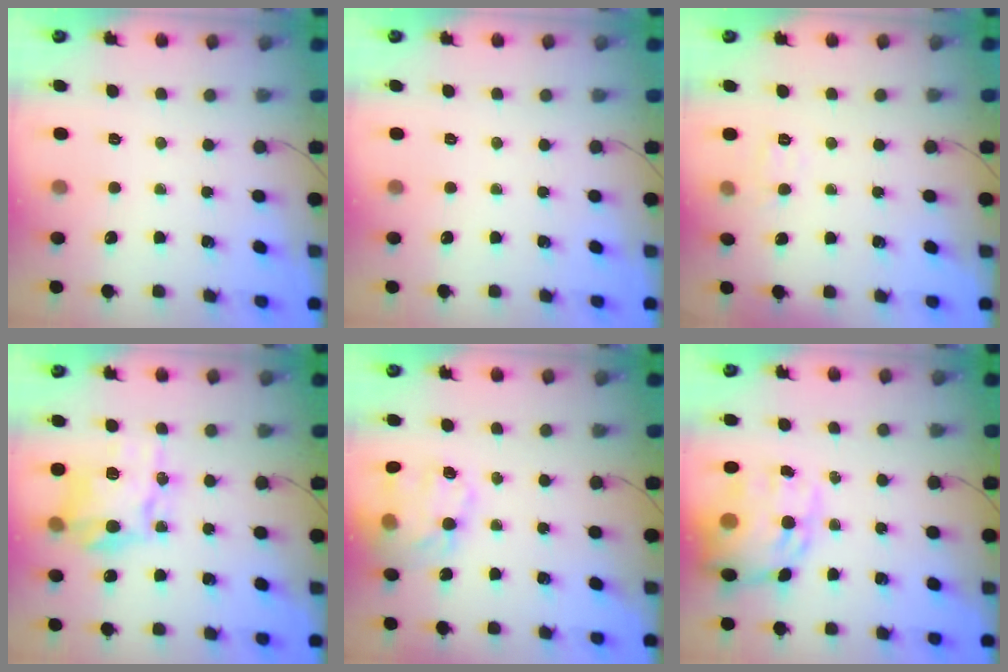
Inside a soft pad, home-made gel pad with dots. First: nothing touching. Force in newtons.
{"total": 0.0}
{"total": 5.7, "press": 5.6, "slide": 1.1}
{"total": 15.8, "press": 15.7, "slide": 0.6}
{"total": 18.2, "press": 17.9, "slide": 3.1}
{"total": 16.3, "press": 15.7, "slide": 4.5}